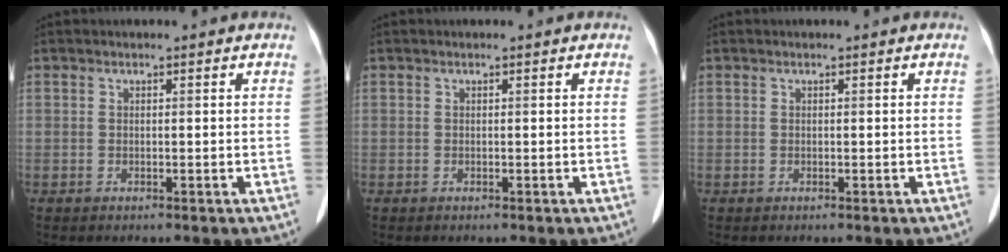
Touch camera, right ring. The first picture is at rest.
{"total": 0.0}
{"total": 0.0}